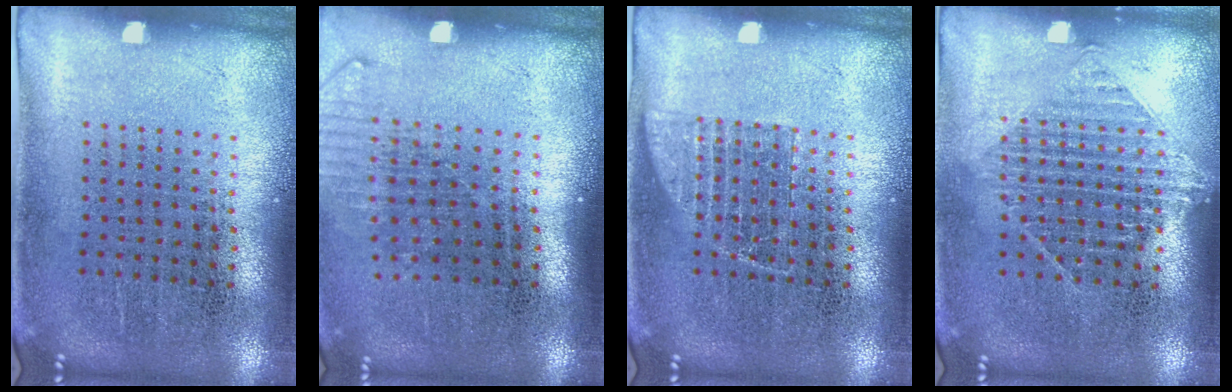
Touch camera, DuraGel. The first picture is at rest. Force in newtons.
{"total": 1.3, "press": 1.1, "slide": 0.8}
{"total": 1.5, "press": 1.5, "slide": 0.3}
{"total": 1.0, "press": 1.0, "slide": 0.4}